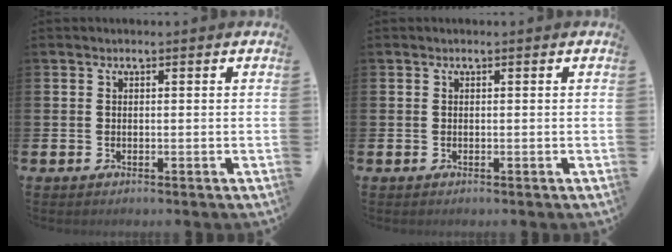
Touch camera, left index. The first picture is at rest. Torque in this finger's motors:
{"motor_torque": [0.00, 0.00, 0.00, 0.02]}